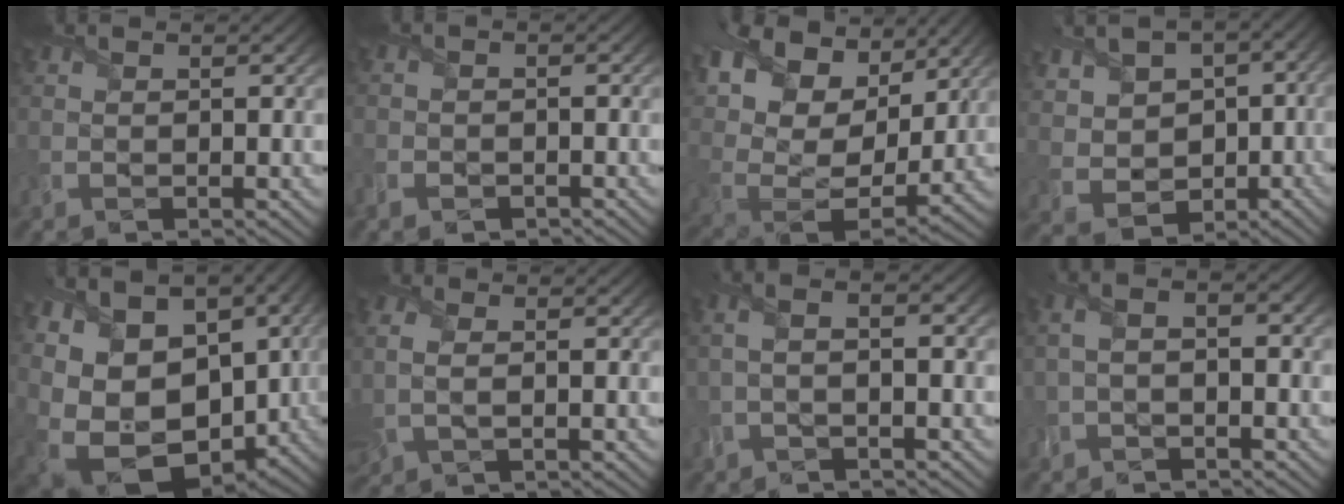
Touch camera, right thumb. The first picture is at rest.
{"total": 2.5, "force": [-1.9, 1.4, 0.6], "torque": [-0.015, -0.006, -0.041]}
{"total": 18.3, "force": [9.9, 10.5, 11.3], "torque": [-0.263, 0.049, 0.166]}
{"total": 7.1, "force": [0.6, 6.3, 3.1], "torque": [-0.097, -0.014, 0.002]}
{"total": 17.6, "force": [-2.6, 13.8, 10.6], "torque": [-0.234, -0.041, -0.028]}
{"total": 4.3, "force": [-0.2, 2.7, 3.4], "torque": [-0.109, 0.005, 0.004]}
{"total": 3.6, "force": [-1.0, 0.8, 3.4], "torque": [-0.081, 0.007, -0.024]}
{"total": 3.8, "force": [-1.2, 1.7, 3.2], "torque": [-0.076, 0.006, -0.019]}